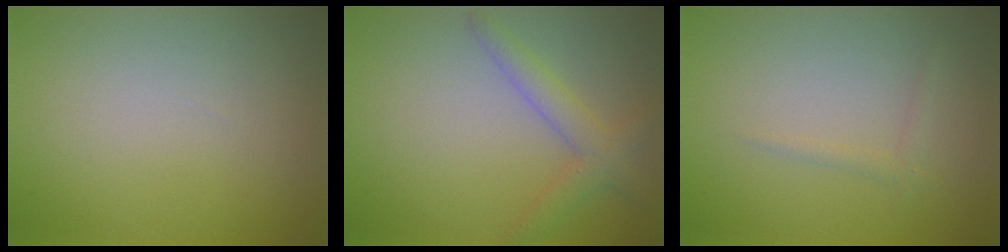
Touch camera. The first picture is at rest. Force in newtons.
{"total": 2.9, "press": 2.9, "slide": 0.1}
{"total": 0.8, "press": 0.8, "slide": 0.0}